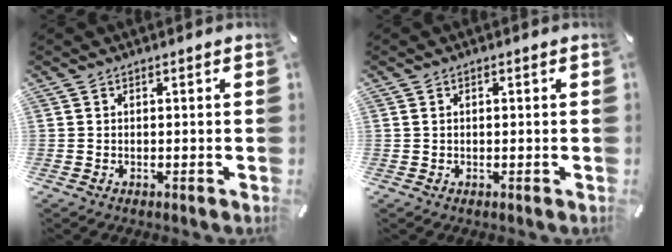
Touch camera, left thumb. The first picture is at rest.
{"total": 0.9, "force": [0.1, 0.4, 0.7], "torque": [-0.014, 0.003, 0.000]}